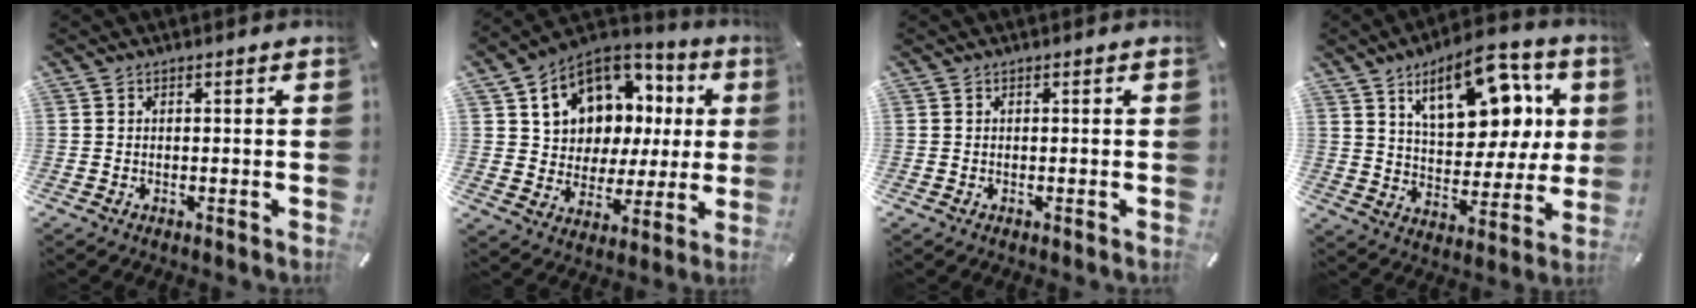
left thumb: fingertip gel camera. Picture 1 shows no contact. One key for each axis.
{"total": 11.5, "fx": 5.1, "fy": 9.6, "fz": 3.6, "tx": -0.079, "ty": -0.045, "tz": 0.106}
{"total": 0.0}
{"total": 18.1, "fx": 9.4, "fy": 9.8, "fz": 11.9, "tx": -0.186, "ty": -0.034, "tz": 0.162}